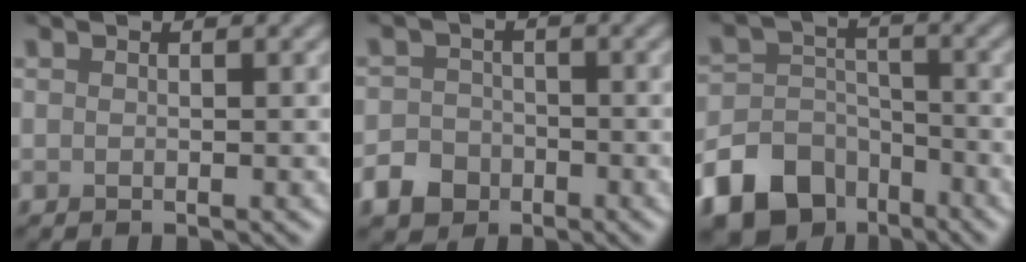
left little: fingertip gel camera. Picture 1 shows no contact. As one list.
[{"total": 3.6, "force": [-2.1, 2.8, 1.0], "torque": [-0.018, -0.003, -0.044]}, {"total": 10.5, "force": [-7.1, 6.9, 3.6], "torque": [-0.067, -0.013, -0.133]}]